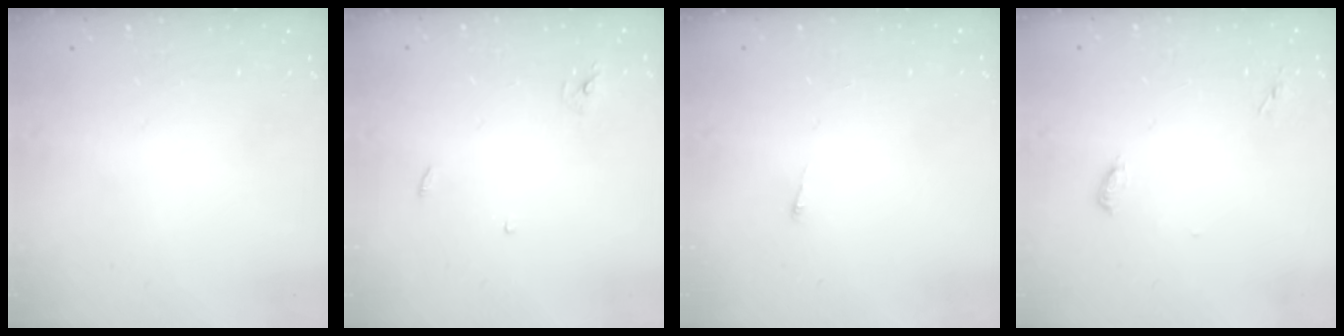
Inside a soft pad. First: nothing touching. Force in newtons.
{"total": 2.4, "press": 2.4, "slide": 0.1}
{"total": 2.6, "press": 2.5, "slide": 0.3}
{"total": 4.6, "press": 4.6, "slide": 0.4}